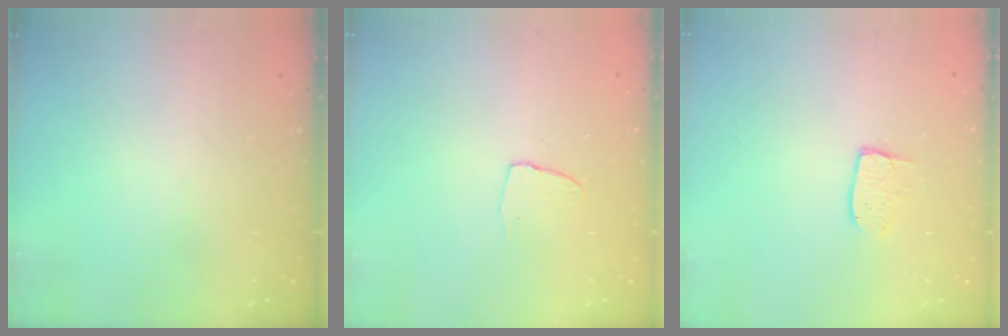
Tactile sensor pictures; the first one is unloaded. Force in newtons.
{"total": 4.3, "press": 4.3, "slide": 0.3}
{"total": 4.2, "press": 4.2, "slide": 0.3}